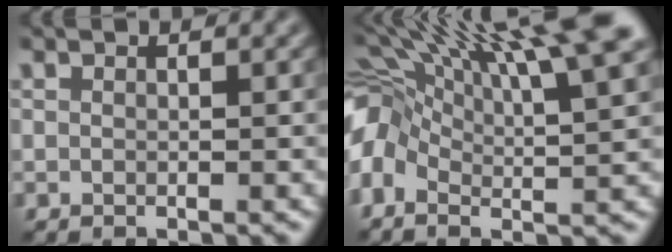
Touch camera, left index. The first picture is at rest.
{"total": 14.3, "force": [4.5, 5.2, 12.6], "torque": [-0.226, 0.019, 0.065]}